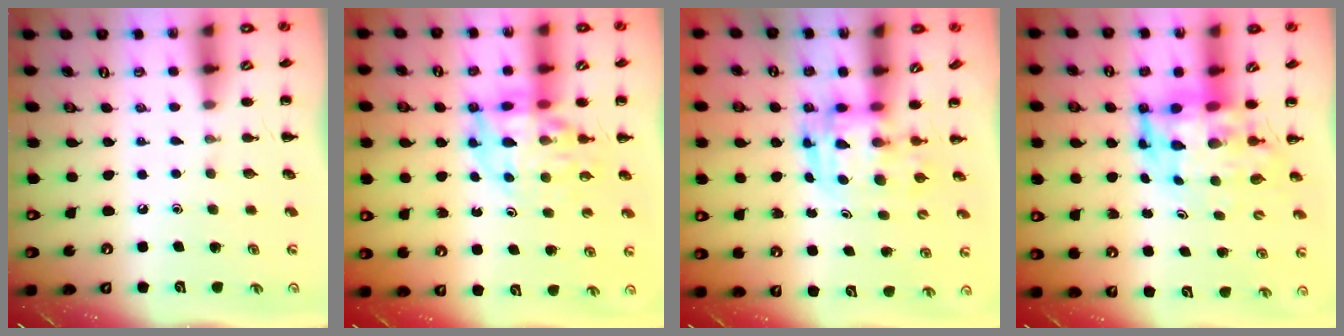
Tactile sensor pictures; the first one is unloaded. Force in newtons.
{"total": 11.7, "press": 11.2, "slide": 3.3}
{"total": 3.4, "press": 3.4, "slide": 0.7}
{"total": 6.5, "press": 6.2, "slide": 2.0}